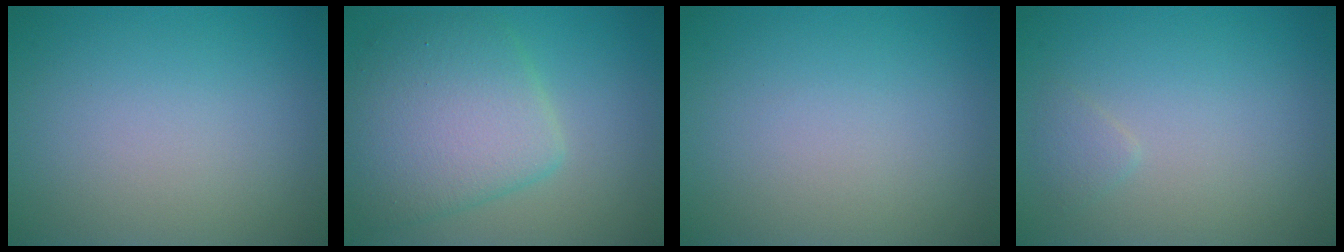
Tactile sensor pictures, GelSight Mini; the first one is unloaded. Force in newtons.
{"total": 6.8, "press": 6.8, "slide": 0.1}
{"total": 0.0}
{"total": 0.8, "press": 0.8, "slide": 0.1}